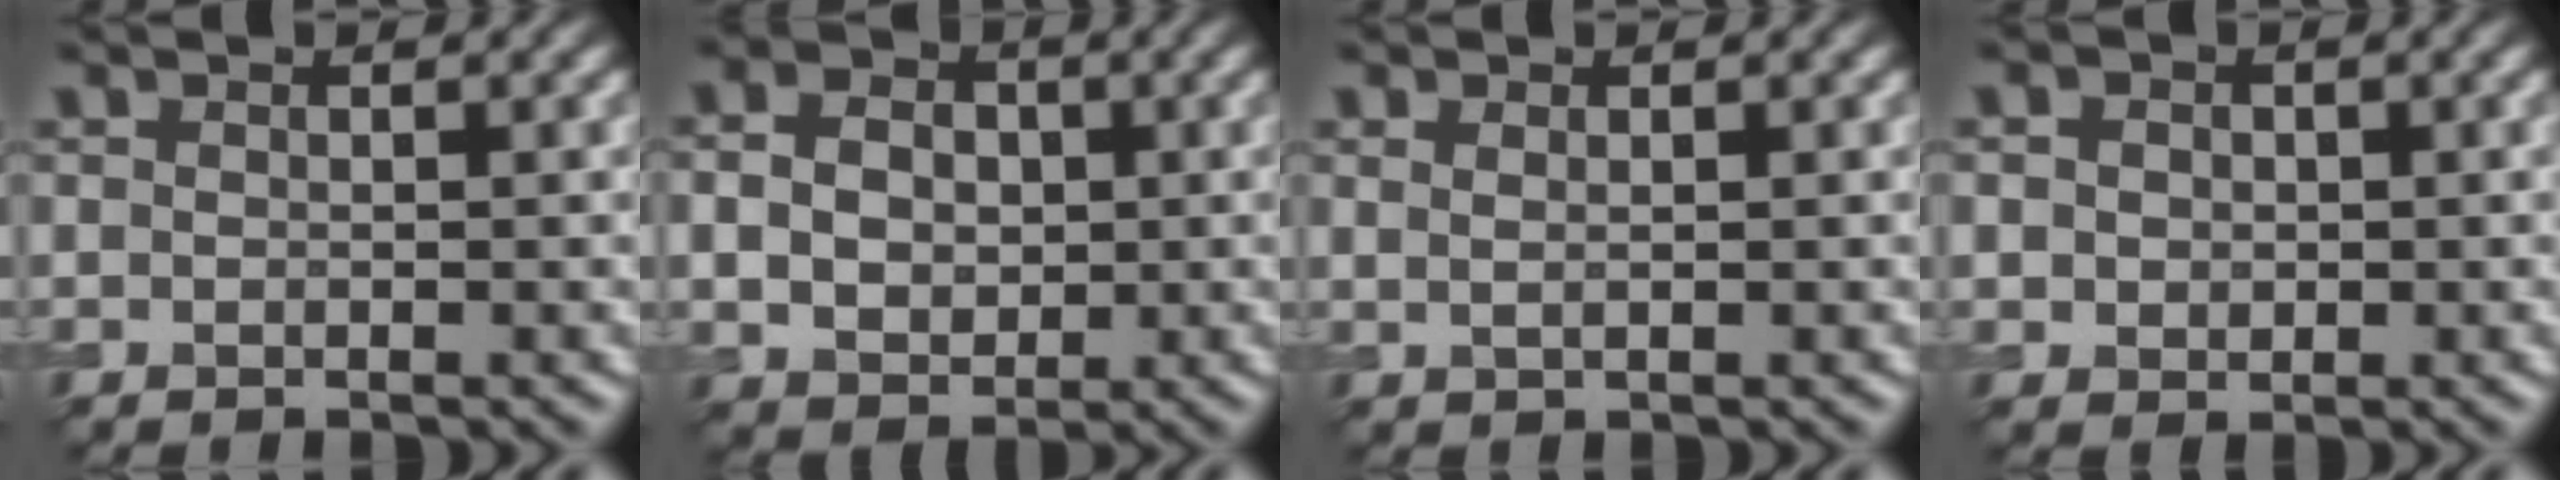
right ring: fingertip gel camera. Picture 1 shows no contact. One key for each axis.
{"total": 4.6, "fx": 0.1, "fy": 3.6, "fz": 2.8, "tx": -0.058, "ty": 0.003, "tz": -0.003}
{"total": 0.9, "fx": 0.5, "fy": 0.4, "fz": 0.6, "tx": -0.012, "ty": -0.003, "tz": 0.013}
{"total": 2.9, "fx": 0.8, "fy": 2.5, "fz": 1.3, "tx": -0.019, "ty": 0.011, "tz": 0.002}